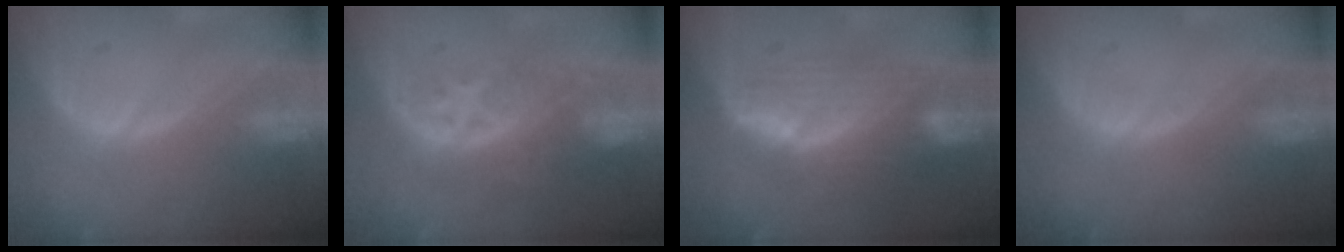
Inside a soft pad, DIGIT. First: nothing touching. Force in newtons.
{"total": 8.5, "press": 7.0, "slide": 4.8}
{"total": 7.6, "press": 7.3, "slide": 2.0}
{"total": 0.0}